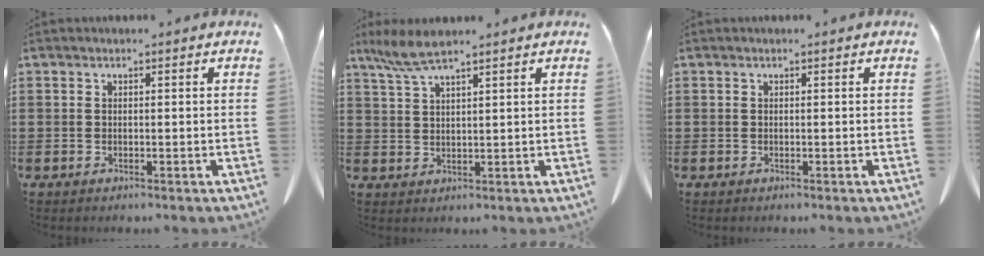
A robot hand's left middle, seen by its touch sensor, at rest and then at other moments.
{"total": 4.7, "force": [3.5, 0.6, 3.2], "torque": [-0.070, -0.001, 0.064]}
{"total": 0.0}